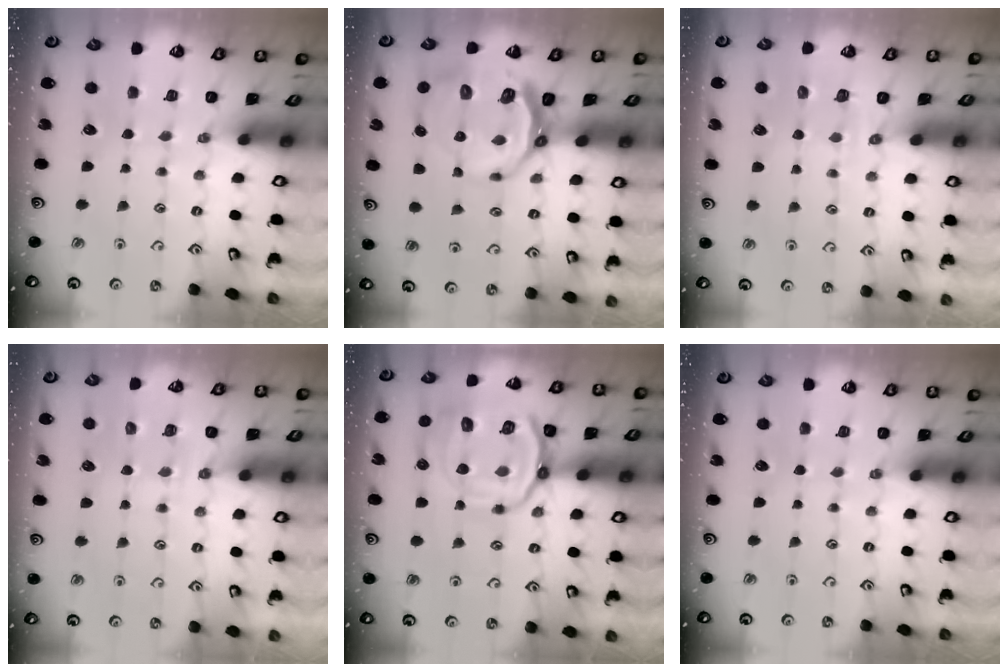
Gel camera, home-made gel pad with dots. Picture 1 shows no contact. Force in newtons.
{"total": 10.2, "press": 9.3, "slide": 4.2}
{"total": 2.1, "press": 1.0, "slide": 1.9}
{"total": 5.4, "press": 5.4, "slide": 0.8}
{"total": 20.5, "press": 20.4, "slide": 2.3}
{"total": 0.0}